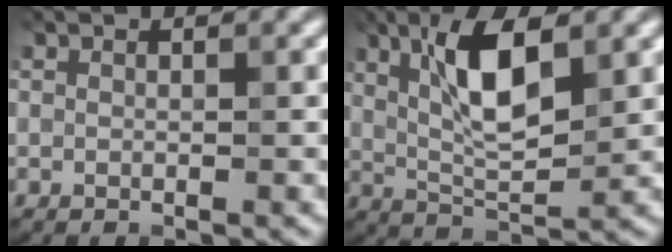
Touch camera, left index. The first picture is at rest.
{"total": 6.9, "force": [2.2, 2.2, 6.2], "torque": [-0.112, 0.003, 0.039]}